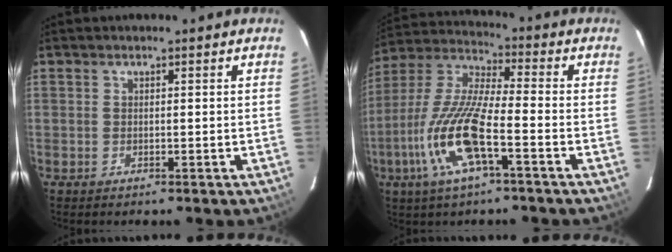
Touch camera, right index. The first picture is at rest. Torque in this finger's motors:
{"motor_torque": [1.71, -0.43, 1.05, 0.21]}